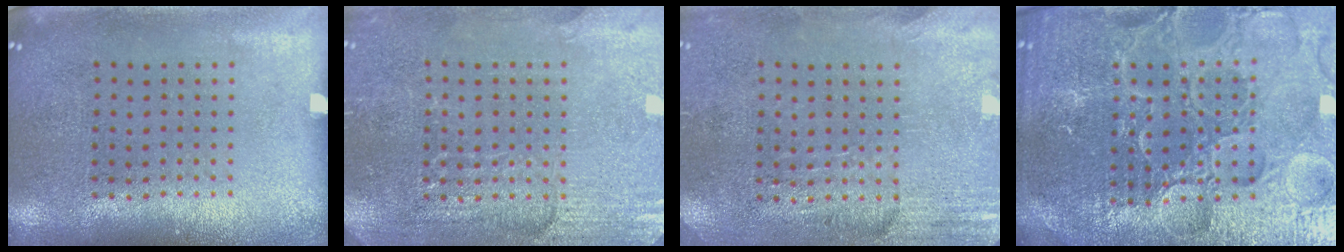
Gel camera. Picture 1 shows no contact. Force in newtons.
{"total": 2.9, "press": 2.8, "slide": 0.3}
{"total": 2.8, "press": 2.5, "slide": 1.4}
{"total": 5.7, "press": 5.2, "slide": 2.4}